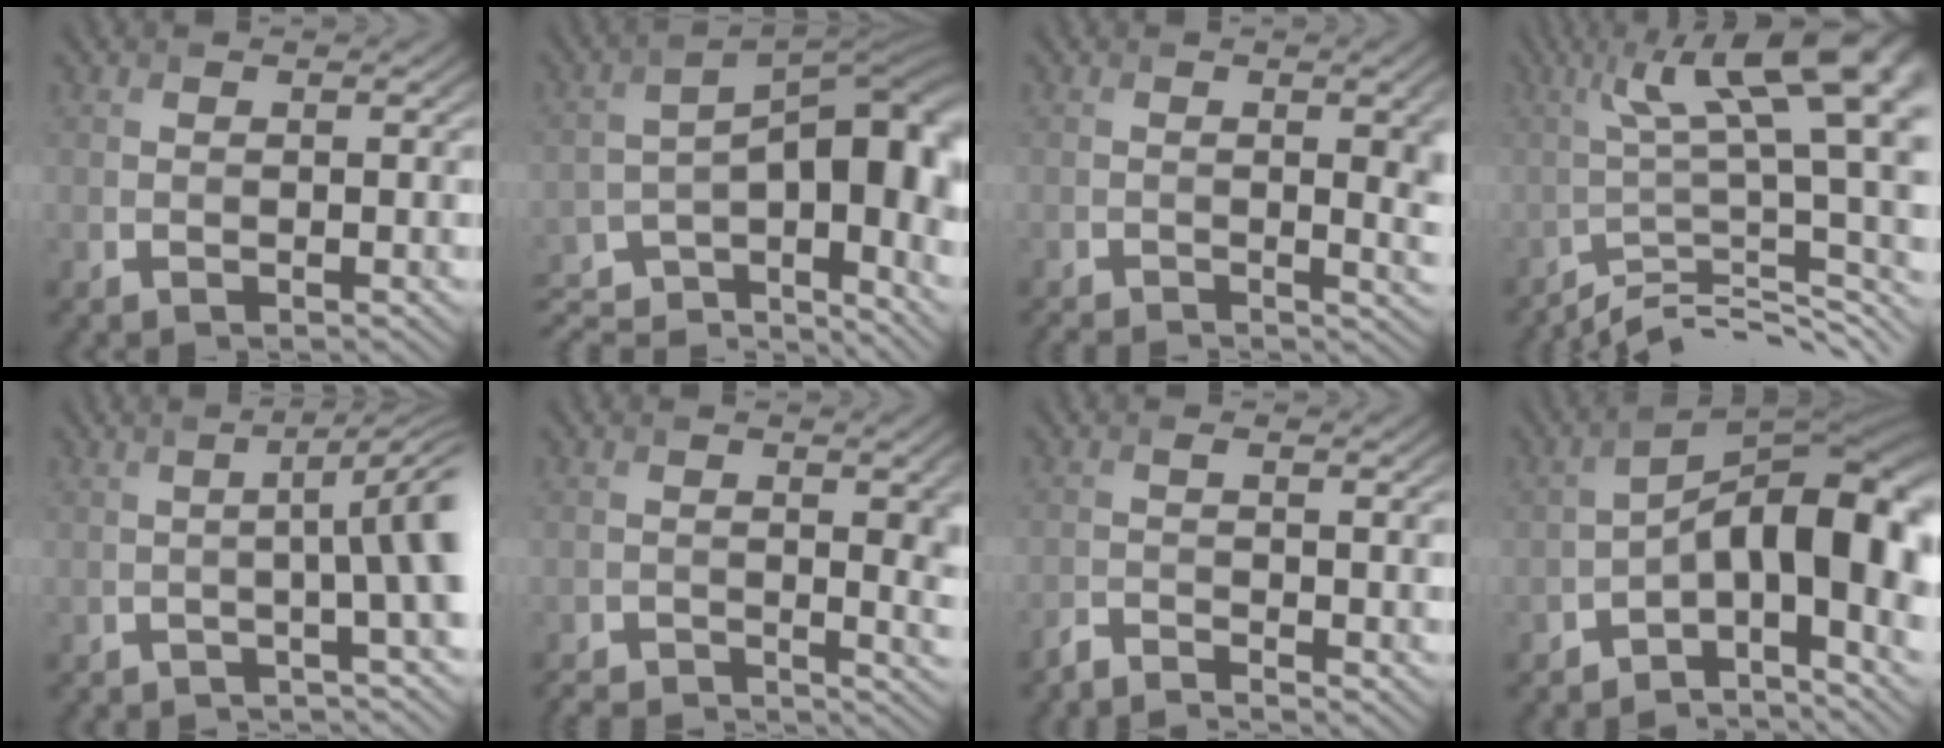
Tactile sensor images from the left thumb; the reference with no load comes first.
{"total": 14.0, "force": [-9.5, 4.3, 9.3], "torque": [-0.155, -0.011, -0.146]}
{"total": 5.9, "force": [-0.9, 1.9, 5.6], "torque": [-0.067, -0.009, -0.005]}
{"total": 14.3, "force": [-3.2, 3.8, 13.4], "torque": [-0.194, 0.012, -0.051]}
{"total": 6.7, "force": [-1.3, 1.2, 6.5], "torque": [-0.069, 0.006, -0.016]}
{"total": 4.3, "force": [-2.4, 1.1, 3.4], "torque": [-0.047, -0.002, -0.039]}
{"total": 2.8, "force": [-2.6, 0.2, 1.1], "torque": [-0.009, -0.002, -0.058]}
{"total": 10.1, "force": [-3.2, 3.7, 8.8], "torque": [-0.131, 0.011, -0.056]}